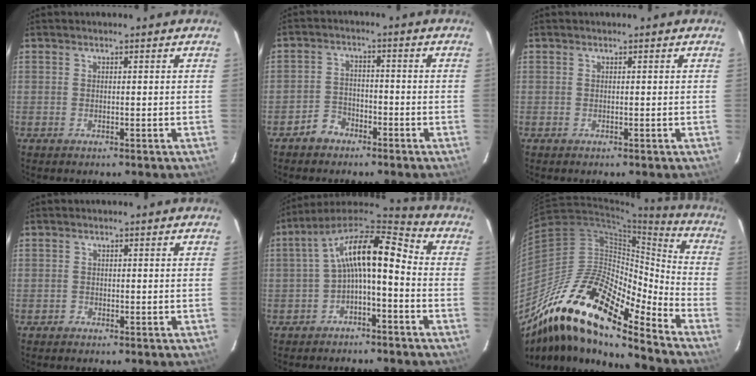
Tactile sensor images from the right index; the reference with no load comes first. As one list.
[{"total": 4.4, "force": [-3.2, 3.0, 0.5], "torque": [-0.018, 0.016, -0.057]}, {"total": 0.0}, {"total": 0.8, "force": [-0.5, 0.6, -0.2], "torque": [0.003, 0.005, -0.009]}, {"total": 11.8, "force": [-1.9, 4.5, 10.7], "torque": [-0.207, 0.032, -0.037]}, {"total": 21.8, "force": [-15.6, 5.0, 14.4], "torque": [-0.248, -0.022, -0.302]}]